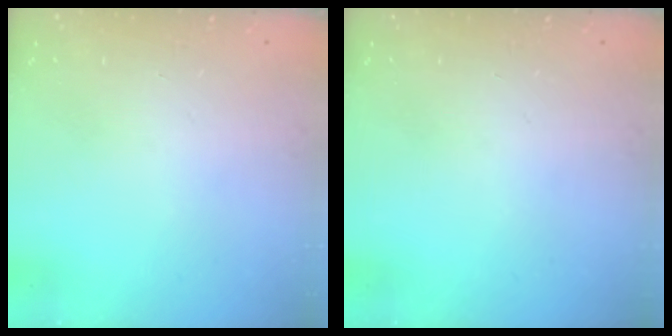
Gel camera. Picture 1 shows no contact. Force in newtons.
{"total": 0.0}